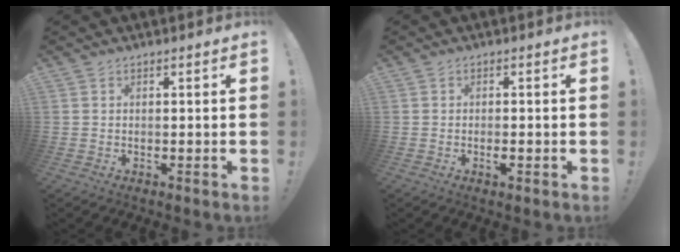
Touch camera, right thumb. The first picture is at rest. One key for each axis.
{"total": 1.5, "fx": -0.8, "fy": 0.4, "fz": 1.2, "tx": -0.025, "ty": 0.004, "tz": -0.012}